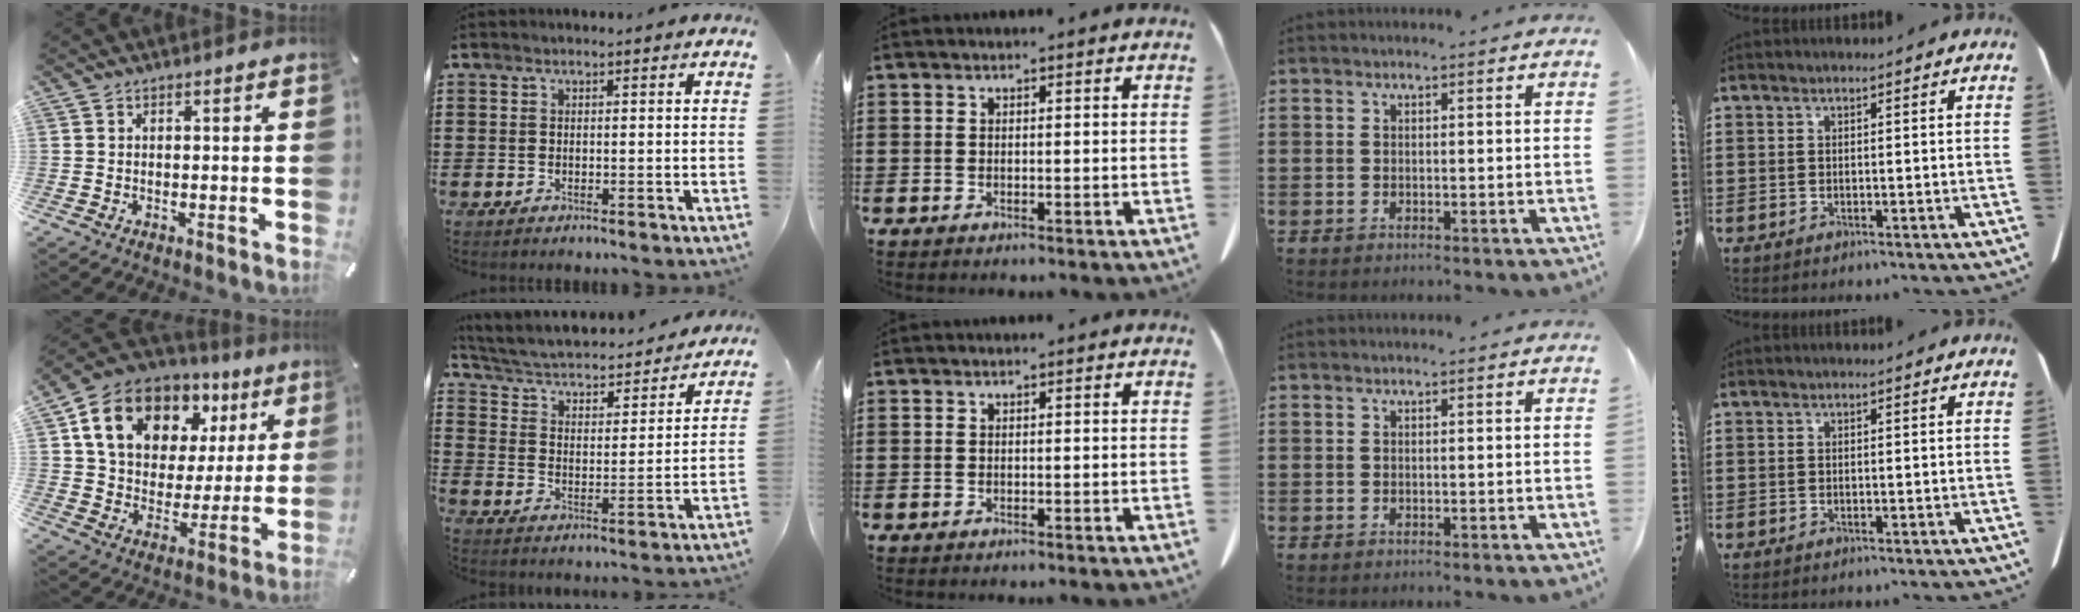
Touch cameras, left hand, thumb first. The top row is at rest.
{"thumb": {"total": 16.4, "force": [8.8, 11.6, 7.5], "torque": [-0.142, -0.035, 0.164]}, "index": {"total": 3.1, "force": [2.7, 0.8, 1.3], "torque": [-0.043, -0.027, 0.034]}}